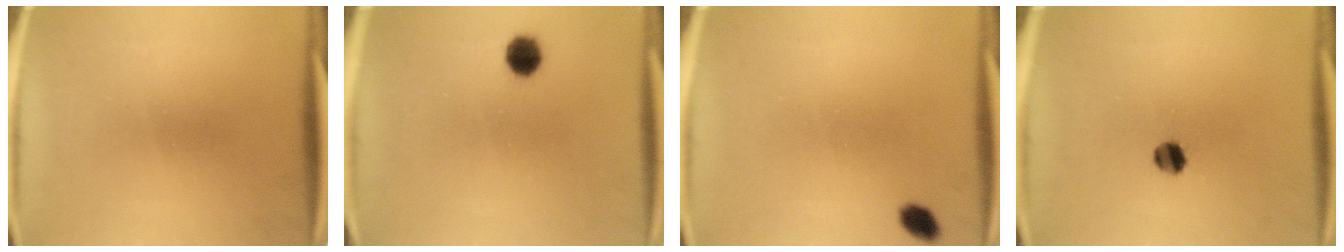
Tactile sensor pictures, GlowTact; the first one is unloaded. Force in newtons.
{"total": 4.3}
{"total": 2.5}
{"total": 3.8}